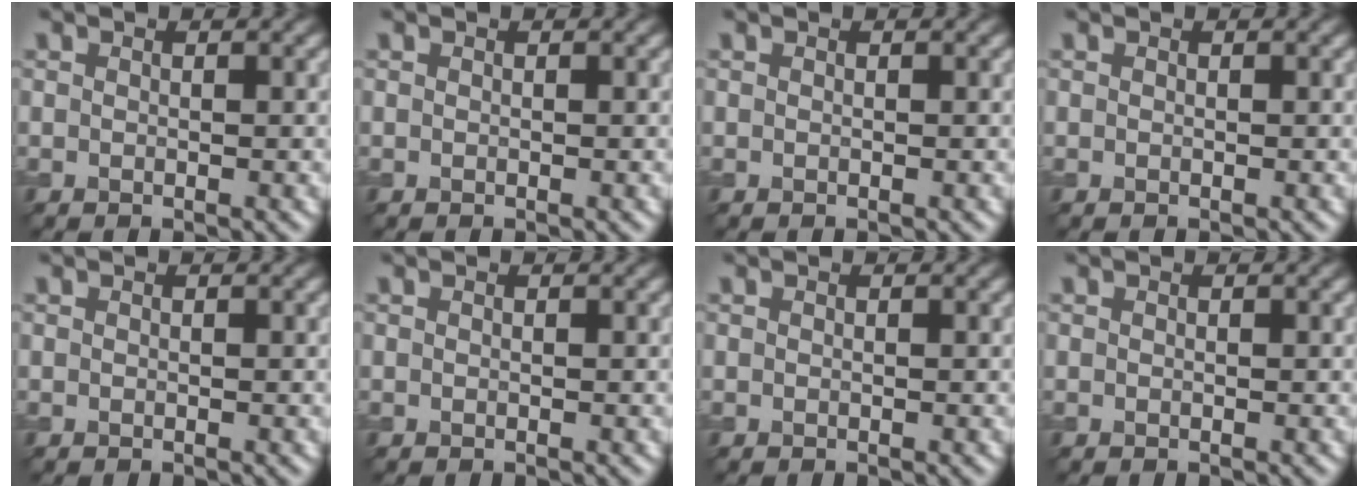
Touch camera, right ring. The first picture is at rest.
{"total": 0.0}
{"total": 0.0}
{"total": 0.0}
{"total": 0.0}
{"total": 0.0}
{"total": 0.0}
{"total": 0.0}